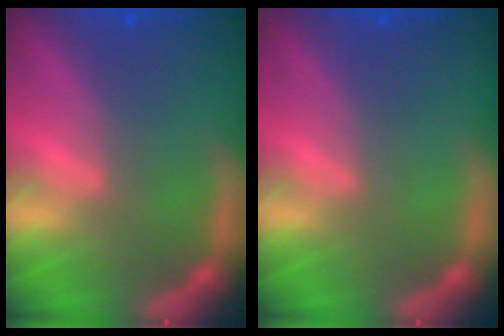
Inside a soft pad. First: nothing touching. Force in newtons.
{"total": 0.0}